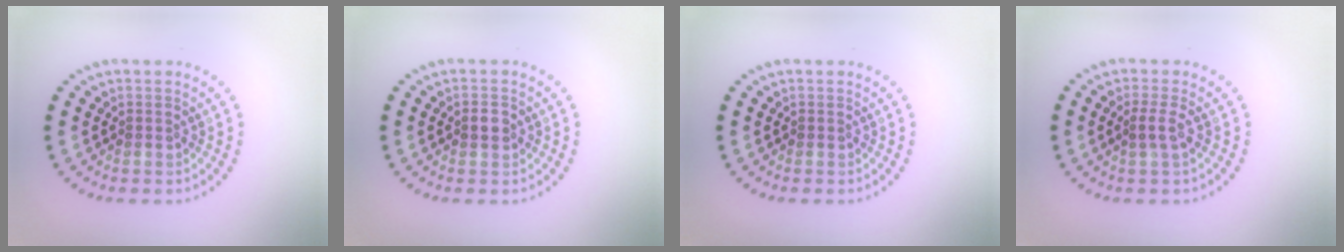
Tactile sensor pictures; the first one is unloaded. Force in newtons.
{"total": 1.2, "press": 1.1, "slide": 0.4}
{"total": 0.0}
{"total": 1.5, "press": 1.2, "slide": 0.9}